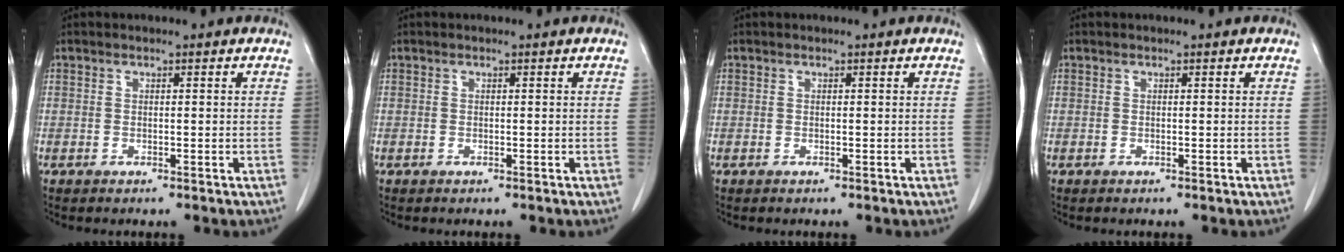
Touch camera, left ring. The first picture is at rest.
{"total": 0.0}
{"total": 0.0}
{"total": 0.0}